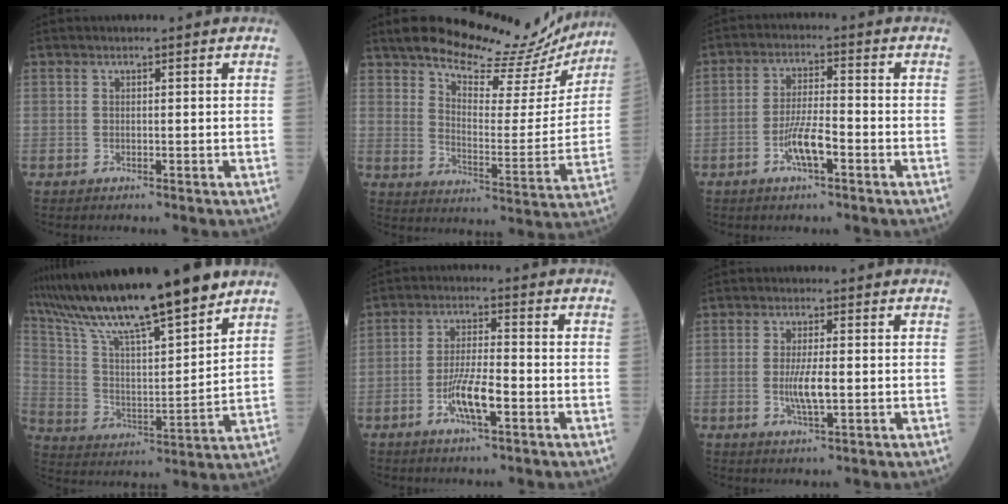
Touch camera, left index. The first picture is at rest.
{"total": 19.2, "force": [17.4, 4.9, 6.3], "torque": [-0.086, -0.030, 0.225]}
{"total": 5.6, "force": [-2.5, 1.1, 4.9], "torque": [-0.102, 0.000, -0.050]}
{"total": 20.0, "force": [16.3, 1.3, 11.5], "torque": [-0.201, 0.008, 0.289]}
{"total": 6.5, "force": [-2.6, 1.1, 5.8], "torque": [-0.118, -0.003, -0.051]}
{"total": 4.4, "force": [-0.5, 0.8, 4.3], "torque": [-0.092, -0.007, -0.009]}